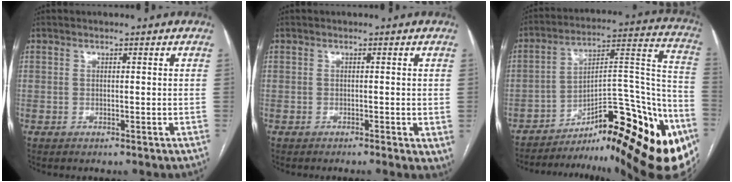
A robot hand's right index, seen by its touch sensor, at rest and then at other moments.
{"total": 2.9, "force": [-1.4, 1.0, 2.4], "torque": [-0.020, -0.006, -0.023]}
{"total": 30.1, "force": [-19.0, 7.9, 22.0], "torque": [-0.204, 0.023, -0.261]}